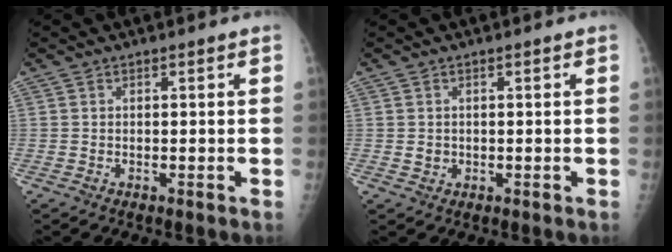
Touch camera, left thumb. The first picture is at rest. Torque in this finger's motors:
{"motor_torque": [-0.02, 0.00, -0.07, -0.09, 0.00]}